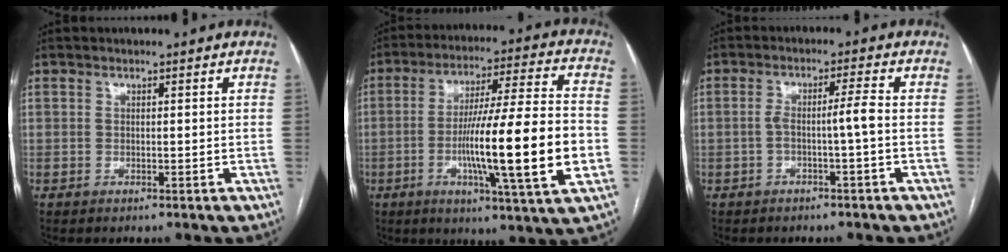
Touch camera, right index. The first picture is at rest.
{"total": 19.5, "force": [-3.9, 0.3, 19.1], "torque": [-0.300, -0.004, -0.062]}
{"total": 3.5, "force": [-0.9, -0.4, 3.3], "torque": [-0.059, 0.014, -0.012]}